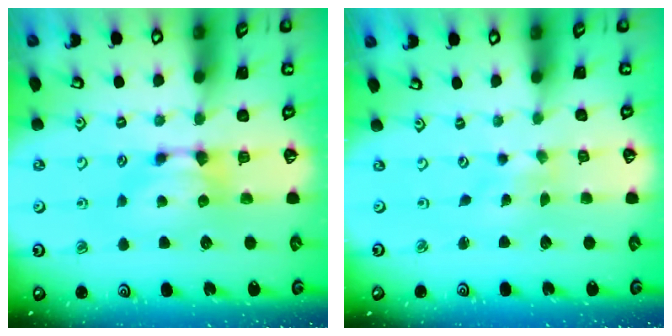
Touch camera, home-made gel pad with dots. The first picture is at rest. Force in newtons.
{"total": 5.1, "press": 5.1, "slide": 0.7}